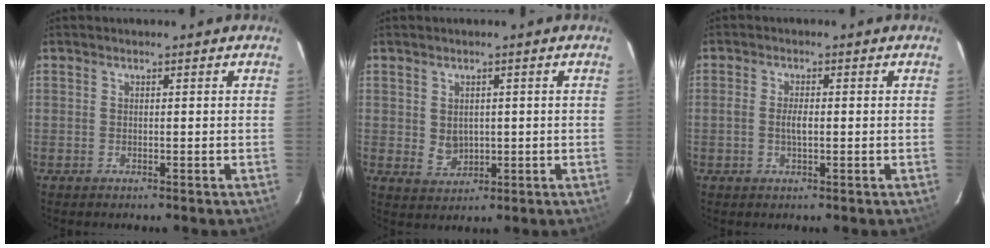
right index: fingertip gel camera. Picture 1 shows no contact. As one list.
[{"total": 3.6, "force": [0.3, 3.0, 1.9], "torque": [-0.033, 0.000, 0.014]}, {"total": 2.4, "force": [-0.3, 0.8, 2.2], "torque": [-0.044, 0.000, -0.006]}]